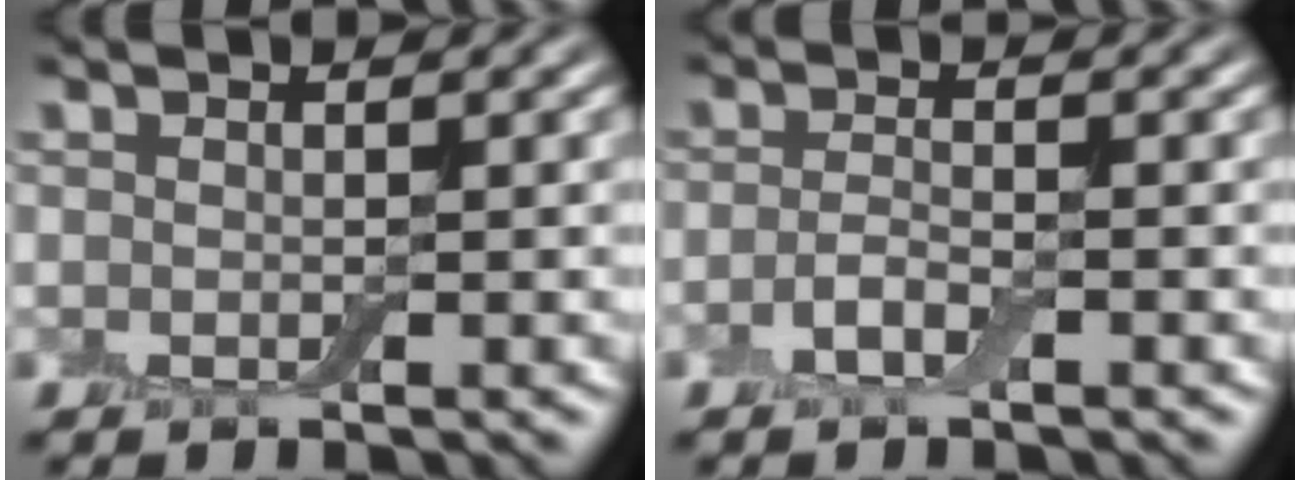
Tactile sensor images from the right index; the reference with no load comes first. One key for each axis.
{"total": 1.5, "fx": -0.8, "fy": 0.4, "fz": 1.3, "tx": -0.030, "ty": 0.005, "tz": -0.020}